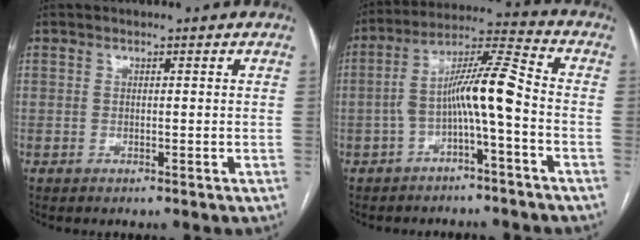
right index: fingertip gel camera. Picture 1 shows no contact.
{"total": 9.4, "force": [-2.5, 0.6, 9.0], "torque": [-0.164, 0.036, -0.045]}